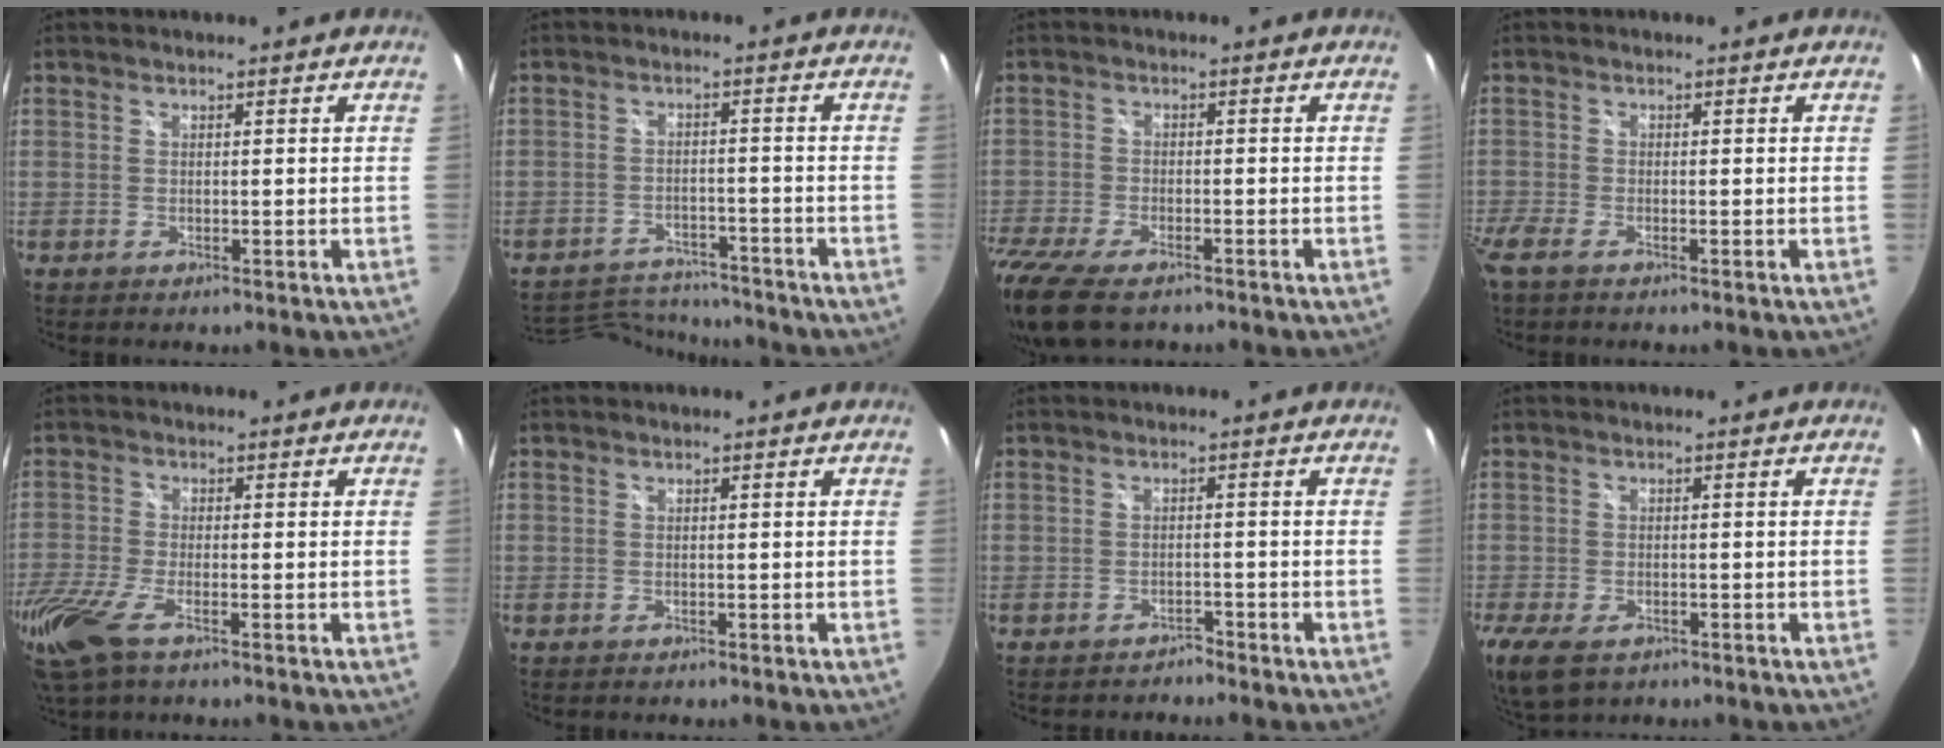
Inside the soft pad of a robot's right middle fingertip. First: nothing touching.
{"total": 11.7, "force": [-11.1, 2.8, 2.5], "torque": [-0.072, 0.012, -0.163]}
{"total": 13.0, "force": [-9.7, 4.8, 7.2], "torque": [-0.187, -0.056, -0.180]}
{"total": 2.7, "force": [-2.0, 0.6, 1.7], "torque": [-0.045, -0.009, -0.043]}
{"total": 11.8, "force": [-7.0, 3.9, 8.7], "torque": [-0.205, -0.048, -0.138]}
{"total": 0.0}
{"total": 2.5, "force": [-2.4, 0.8, 0.3], "torque": [-0.010, -0.007, -0.038]}
{"total": 9.0, "force": [-5.4, 4.8, 5.4], "torque": [-0.134, -0.037, -0.098]}